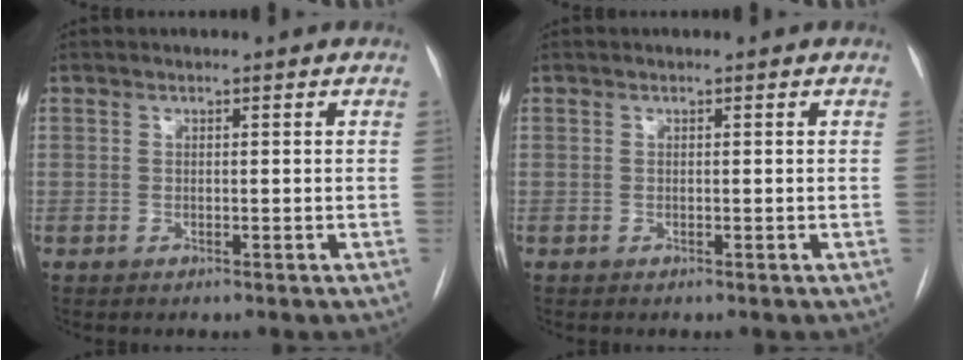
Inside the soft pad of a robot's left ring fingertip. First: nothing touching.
{"total": 0.0}